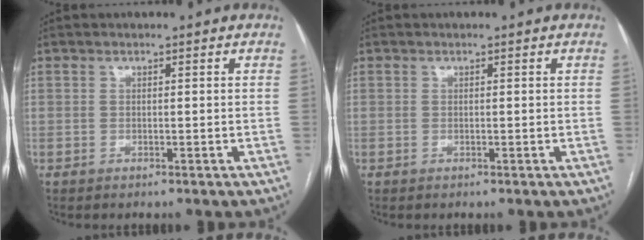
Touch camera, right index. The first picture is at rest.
{"total": 0.0}